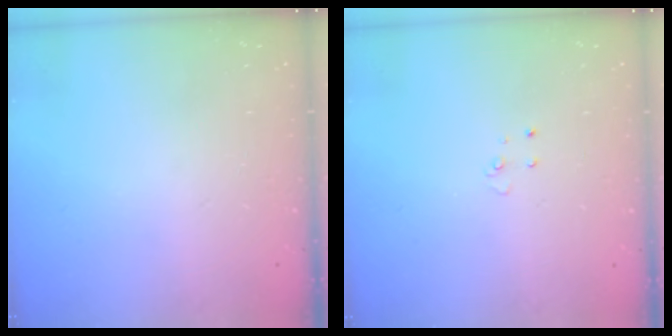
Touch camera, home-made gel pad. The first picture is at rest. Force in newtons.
{"total": 2.7, "press": 2.7, "slide": 0.2}